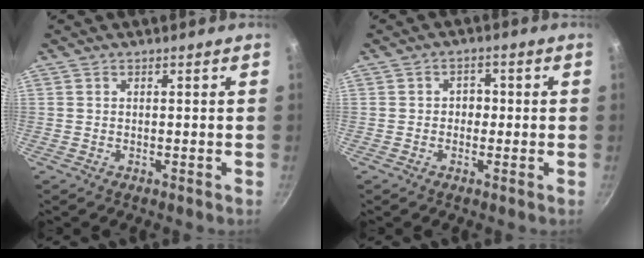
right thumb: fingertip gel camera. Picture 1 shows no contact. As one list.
[{"total": 2.6, "force": [-0.4, 2.3, 1.2], "torque": [0.001, 0.007, -0.008]}]